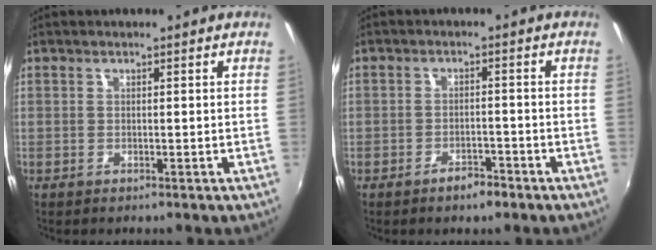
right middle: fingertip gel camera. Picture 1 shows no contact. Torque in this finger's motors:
{"motor_torque": [0.50, -0.44, -0.01, 0.01]}